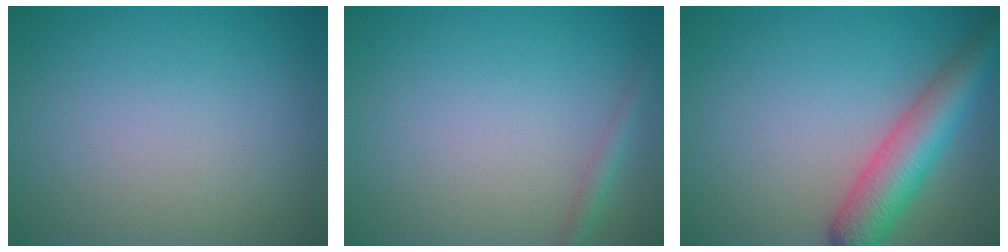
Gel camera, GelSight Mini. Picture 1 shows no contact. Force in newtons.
{"total": 1.3, "press": 1.2, "slide": 0.1}
{"total": 6.2, "press": 6.2, "slide": 0.3}